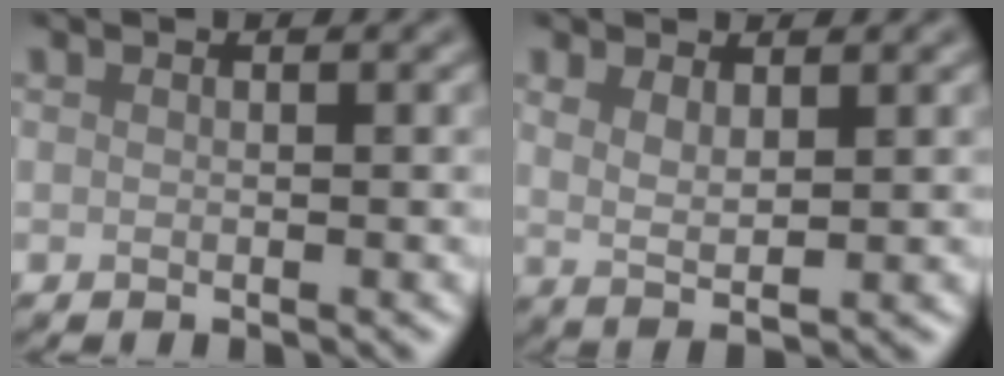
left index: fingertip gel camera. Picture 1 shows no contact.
{"total": 2.1, "force": [1.2, 0.6, 1.6], "torque": [-0.033, -0.008, 0.025]}